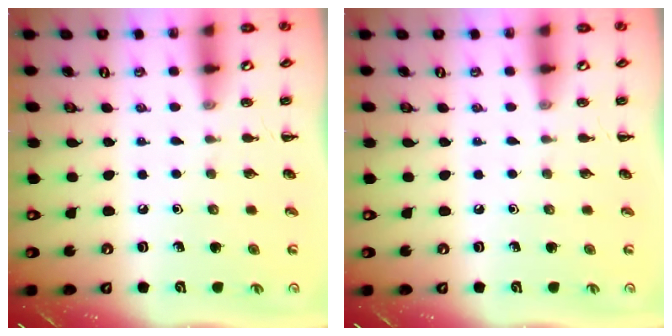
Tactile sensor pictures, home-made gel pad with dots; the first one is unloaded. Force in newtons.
{"total": 0.0}